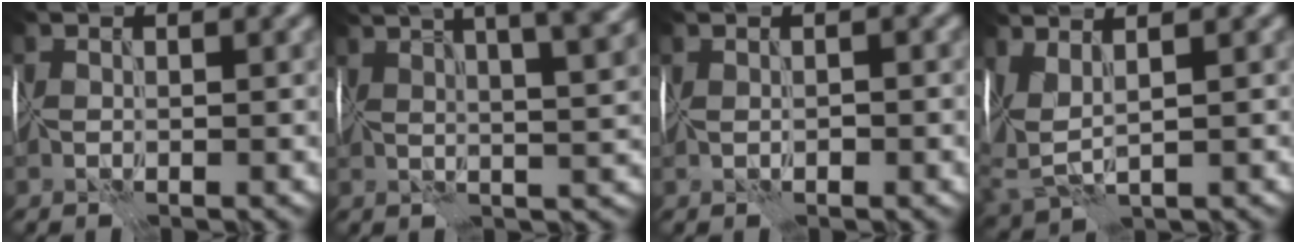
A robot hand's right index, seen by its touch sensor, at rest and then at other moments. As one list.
[{"total": 14.4, "force": [8.0, 5.6, 10.6], "torque": [-0.102, 0.065, 0.078]}, {"total": 1.6, "force": [0.0, 0.7, 1.5], "torque": [-0.023, 0.000, 0.006]}, {"total": 4.6, "force": [1.7, 2.0, 3.8], "torque": [-0.089, 0.000, 0.042]}]